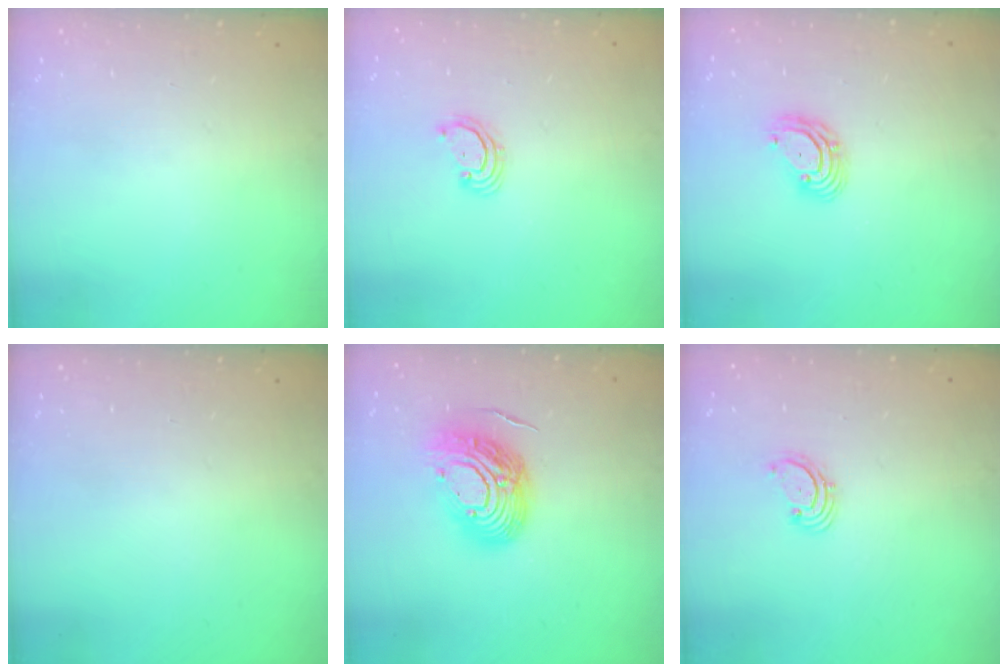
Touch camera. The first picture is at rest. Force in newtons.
{"total": 2.4, "press": 2.4, "slide": 0.2}
{"total": 5.8, "press": 5.7, "slide": 0.8}
{"total": 0.0}
{"total": 15.0, "press": 14.9, "slide": 1.5}
{"total": 1.7, "press": 1.7, "slide": 0.2}